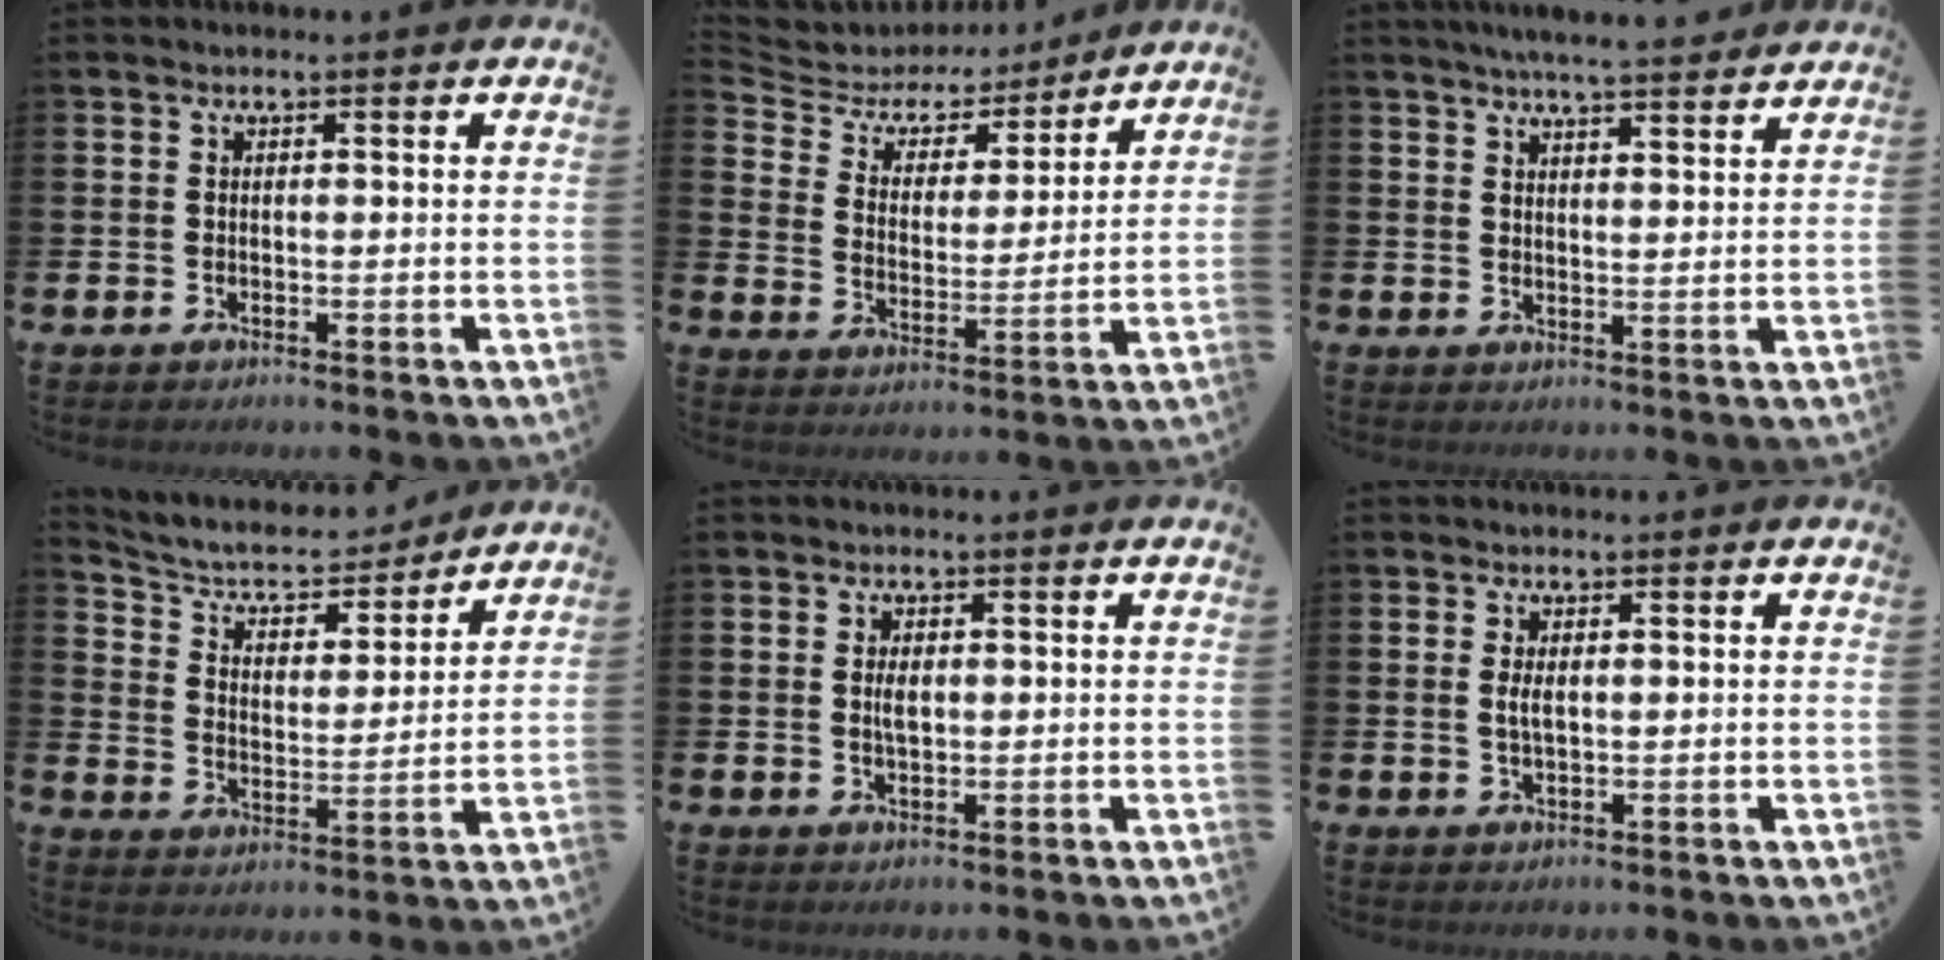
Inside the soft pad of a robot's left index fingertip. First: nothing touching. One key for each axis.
{"total": 5.9, "fx": 5.1, "fy": 2.8, "fz": 0.8, "tx": -0.041, "ty": -0.043, "tz": 0.082}
{"total": 5.1, "fx": 5.0, "fy": -0.3, "fz": 1.1, "tx": -0.027, "ty": -0.026, "tz": 0.087}
{"total": 6.2, "fx": 5.7, "fy": 2.1, "fz": 1.4, "tx": -0.053, "ty": -0.048, "tz": 0.090}
{"total": 2.0, "fx": 0.2, "fy": 1.0, "fz": 1.7, "tx": -0.021, "ty": 0.000, "tz": -0.002}
{"total": 2.1, "fx": 0.2, "fy": 0.9, "fz": 1.9, "tx": -0.031, "ty": 0.001, "tz": 0.000}